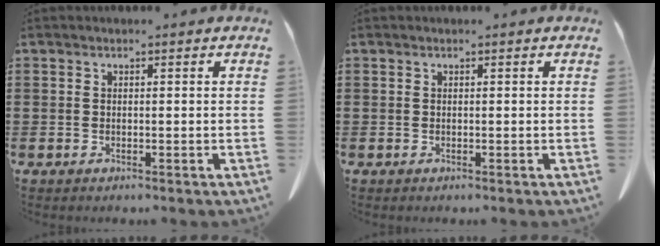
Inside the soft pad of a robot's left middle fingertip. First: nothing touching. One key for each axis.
{"total": 0.0}